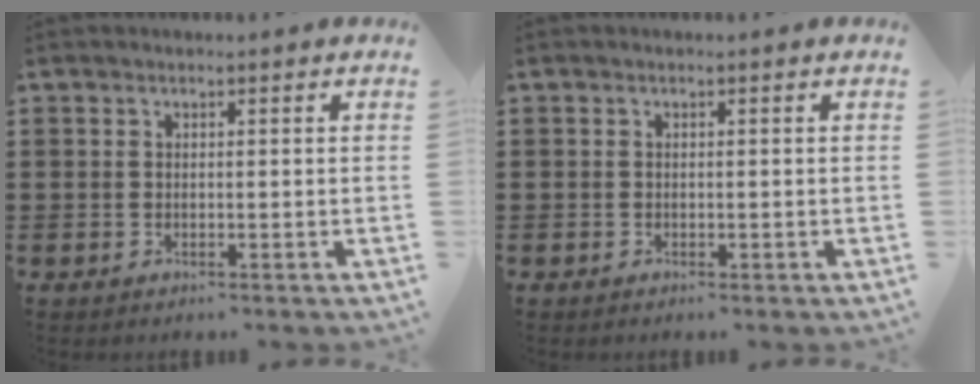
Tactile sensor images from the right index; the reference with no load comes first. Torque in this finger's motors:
{"motor_torque": [0.14, 0.01, -0.14, -0.04]}